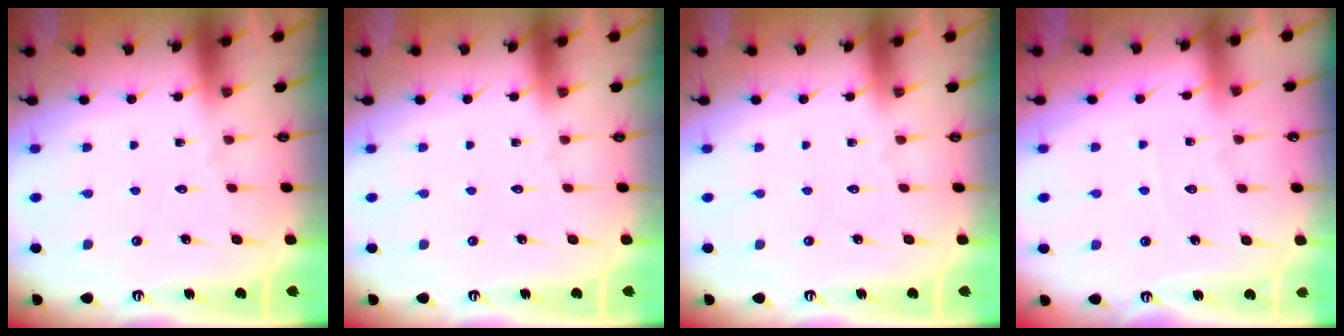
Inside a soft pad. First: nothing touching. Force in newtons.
{"total": 0.0}
{"total": 0.0}
{"total": 3.9, "press": 3.9, "slide": 0.6}